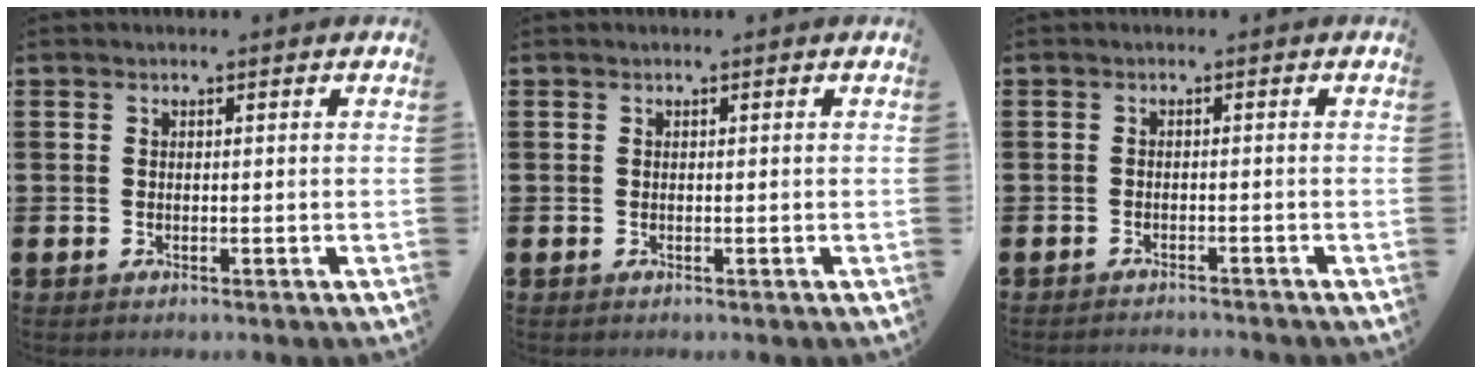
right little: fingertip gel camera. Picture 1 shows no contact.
{"total": 0.0}
{"total": 1.0, "force": [-1.0, -0.1, -0.1], "torque": [0.000, 0.002, -0.021]}